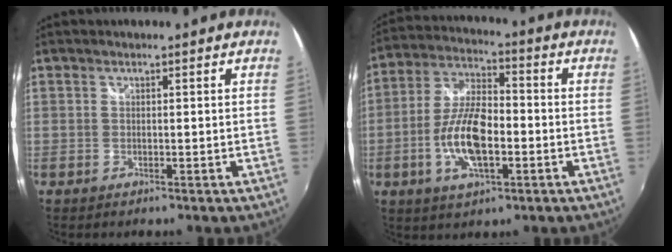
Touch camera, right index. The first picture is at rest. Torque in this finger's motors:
{"motor_torque": [0.49, -0.18, 0.48, 0.16]}